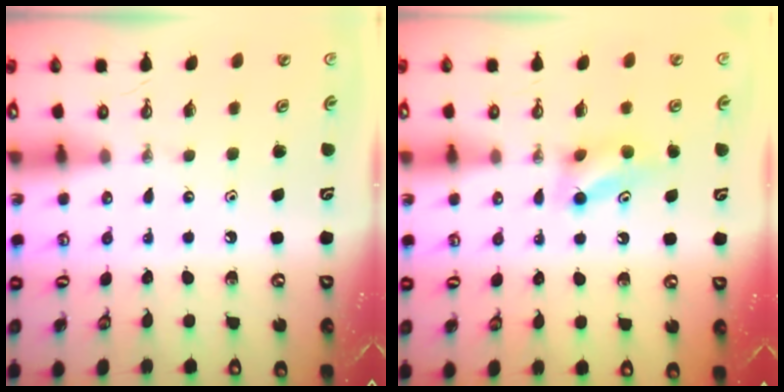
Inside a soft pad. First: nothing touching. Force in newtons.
{"total": 5.7, "press": 5.6, "slide": 0.7}